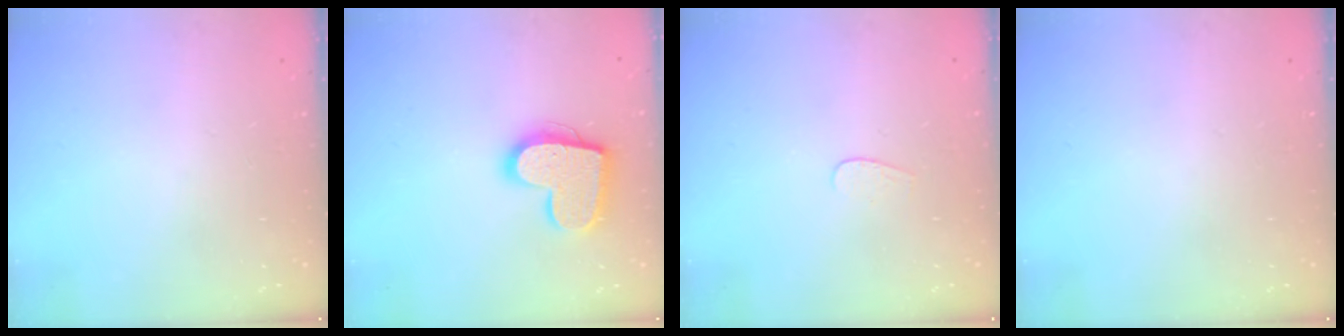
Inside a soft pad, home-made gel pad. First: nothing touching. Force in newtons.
{"total": 15.8, "press": 15.8, "slide": 1.0}
{"total": 3.5, "press": 3.5, "slide": 0.3}
{"total": 0.0}